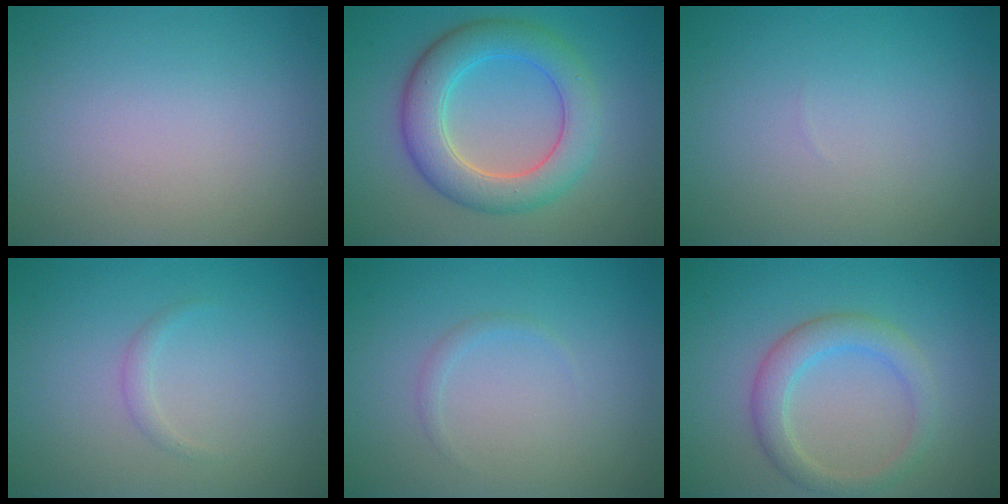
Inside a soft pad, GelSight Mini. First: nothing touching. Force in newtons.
{"total": 6.4, "press": 6.4, "slide": 0.4}
{"total": 0.0}
{"total": 0.8, "press": 0.8, "slide": 0.1}
{"total": 0.7, "press": 0.7, "slide": 0.0}
{"total": 3.2, "press": 3.2, "slide": 0.3}